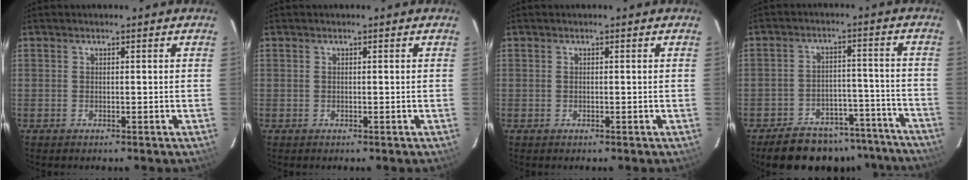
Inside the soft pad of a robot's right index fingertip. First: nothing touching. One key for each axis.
{"total": 0.0}
{"total": 0.0}
{"total": 18.9, "fx": -16.2, "fy": 8.0, "fz": 5.4, "tx": -0.106, "ty": 0.051, "tz": -0.193}